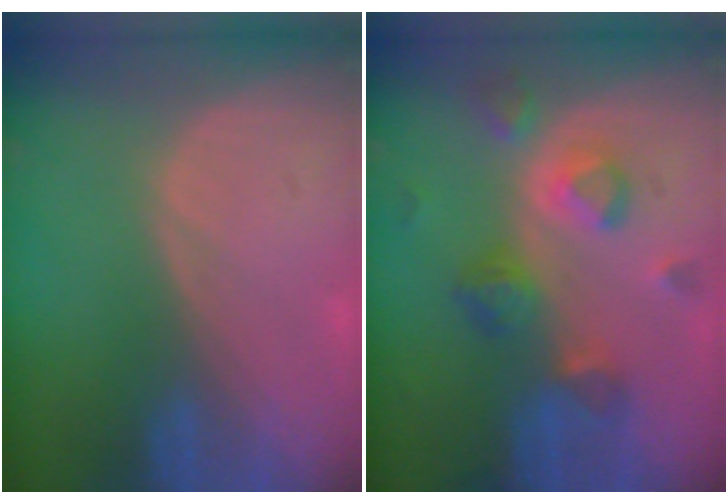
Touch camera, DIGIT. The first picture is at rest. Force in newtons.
{"total": 7.7, "press": 7.5, "slide": 1.8}